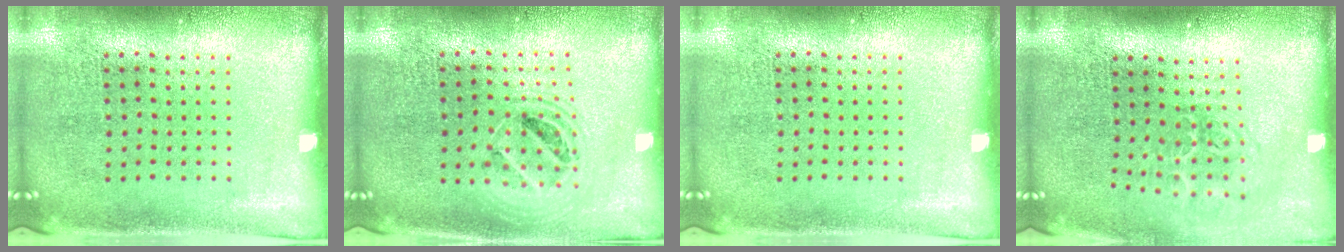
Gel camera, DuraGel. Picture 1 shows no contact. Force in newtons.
{"total": 1.4, "press": 1.2, "slide": 0.7}
{"total": 0.0}
{"total": 1.8, "press": 1.2, "slide": 1.4}